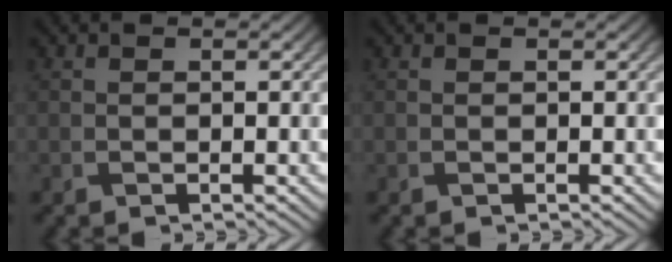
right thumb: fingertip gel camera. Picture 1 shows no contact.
{"total": 0.0}